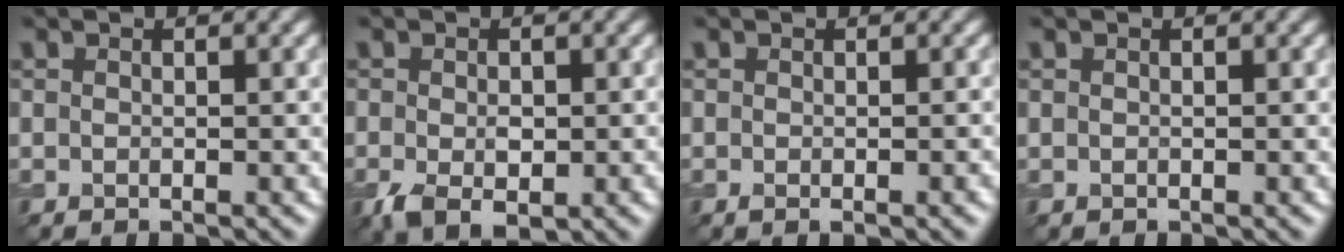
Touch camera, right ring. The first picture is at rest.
{"total": 3.8, "force": [-1.1, 2.2, 2.9], "torque": [-0.057, -0.012, -0.015]}
{"total": 1.6, "force": [-0.6, 0.3, 1.4], "torque": [-0.019, -0.004, -0.007]}
{"total": 0.0}